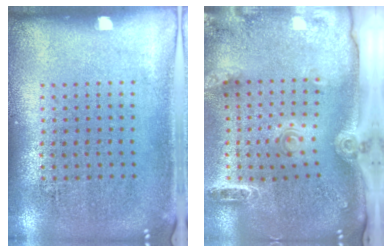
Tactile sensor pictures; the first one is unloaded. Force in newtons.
{"total": 2.8, "press": 2.1, "slide": 1.9}